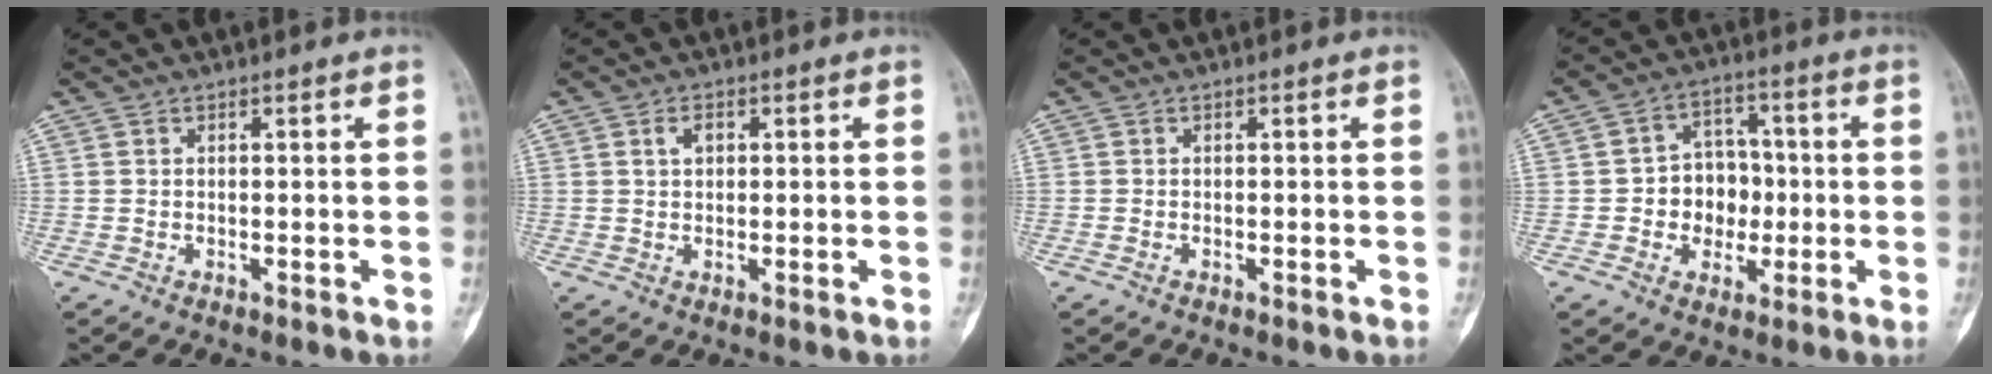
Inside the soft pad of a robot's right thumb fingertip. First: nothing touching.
{"total": 2.2, "force": [0.6, 1.3, 1.6], "torque": [-0.024, 0.003, 0.010]}
{"total": 0.0}
{"total": 8.7, "force": [-1.2, 7.3, 4.6], "torque": [-0.015, 0.026, -0.024]}